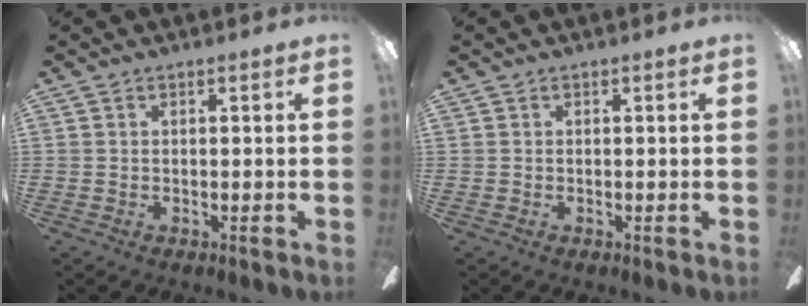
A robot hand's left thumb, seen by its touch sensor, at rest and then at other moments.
{"total": 0.0}